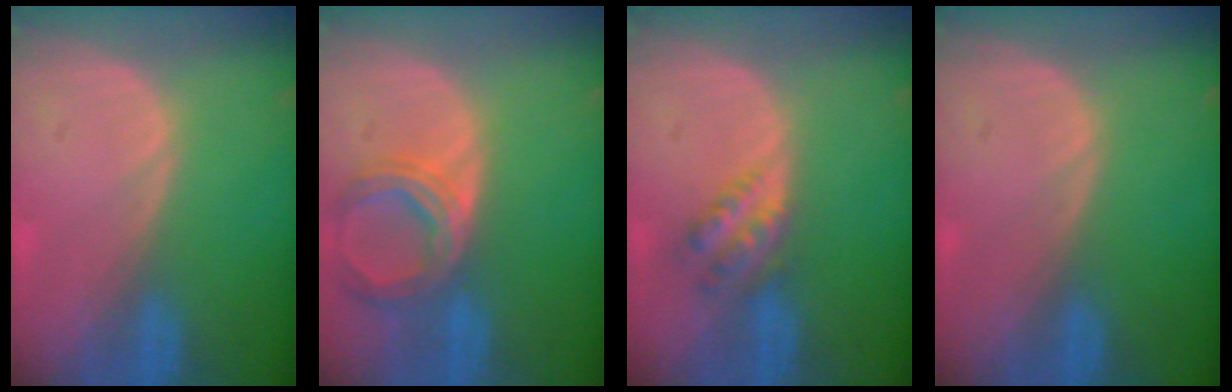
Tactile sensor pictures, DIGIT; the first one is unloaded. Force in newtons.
{"total": 6.9, "press": 6.4, "slide": 2.7}
{"total": 4.5, "press": 4.0, "slide": 2.0}
{"total": 0.0}